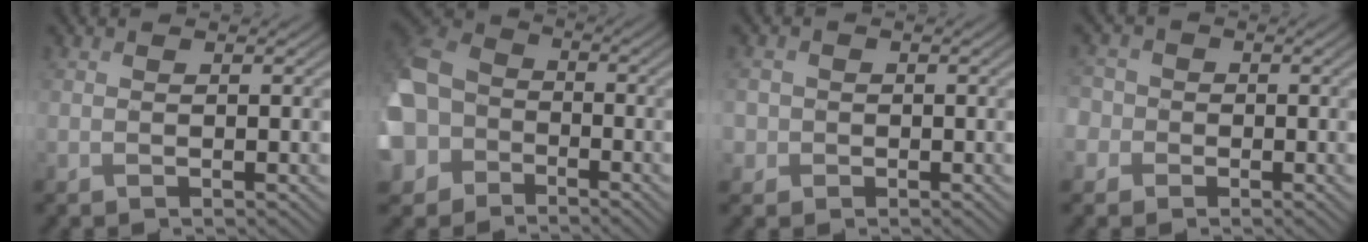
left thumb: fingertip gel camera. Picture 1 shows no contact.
{"total": 14.1, "force": [-5.8, 11.3, 6.0], "torque": [-0.209, -0.047, -0.112]}
{"total": 2.8, "force": [-0.1, 2.8, 0.2], "torque": [-0.006, 0.002, -0.017]}
{"total": 4.2, "force": [-0.9, 4.0, 0.9], "torque": [-0.031, 0.001, -0.042]}